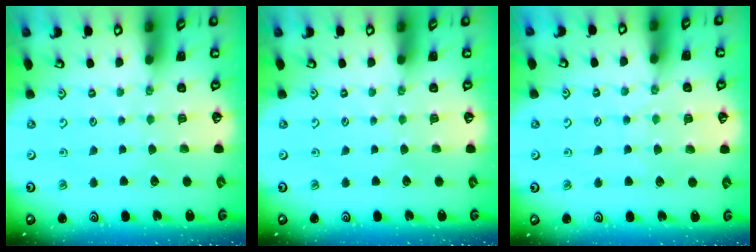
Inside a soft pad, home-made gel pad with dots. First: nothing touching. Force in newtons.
{"total": 0.0}
{"total": 4.4, "press": 4.3, "slide": 0.7}